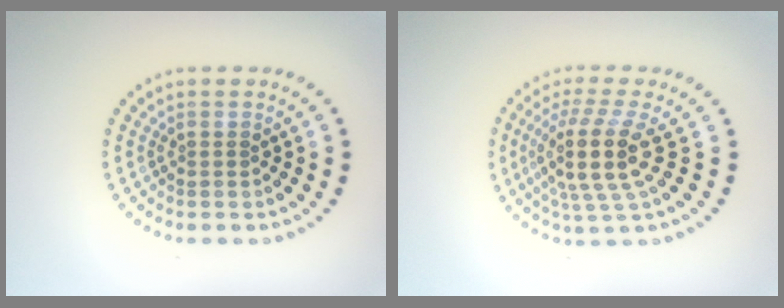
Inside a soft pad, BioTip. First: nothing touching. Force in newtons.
{"total": 5.0, "press": 3.9, "slide": 3.2}